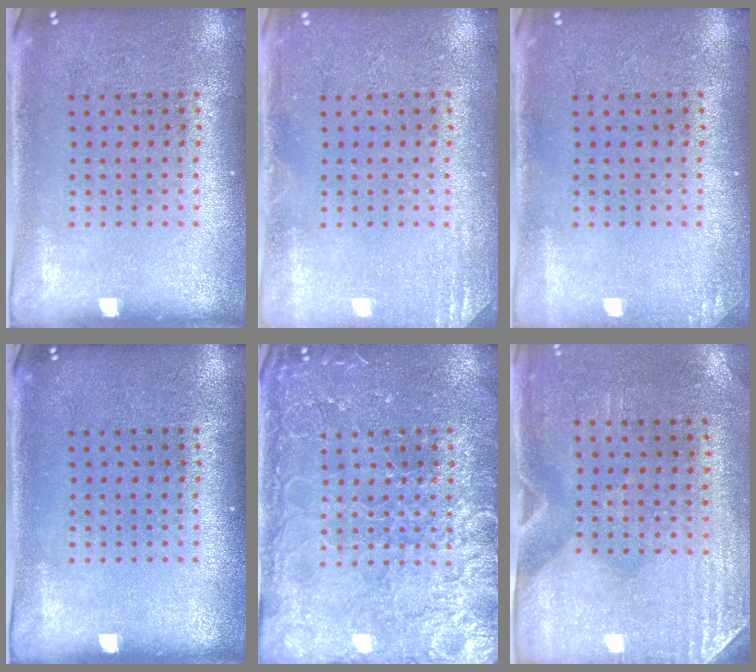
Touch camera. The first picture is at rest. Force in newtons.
{"total": 1.6, "press": 1.6, "slide": 0.3}
{"total": 0.9, "press": 0.9, "slide": 0.2}
{"total": 0.0}
{"total": 3.7, "press": 3.7, "slide": 0.5}
{"total": 2.9, "press": 2.5, "slide": 1.5}